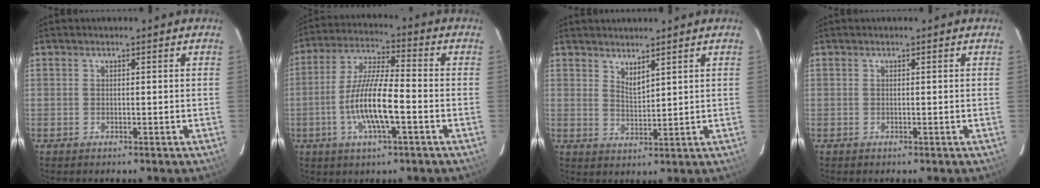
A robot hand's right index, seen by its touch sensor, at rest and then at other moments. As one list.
[{"total": 12.0, "force": [-3.6, 2.2, 11.2], "torque": [-0.226, -0.002, -0.071]}, {"total": 3.1, "force": [2.6, 0.6, 1.6], "torque": [-0.026, -0.003, 0.045]}, {"total": 0.0}]